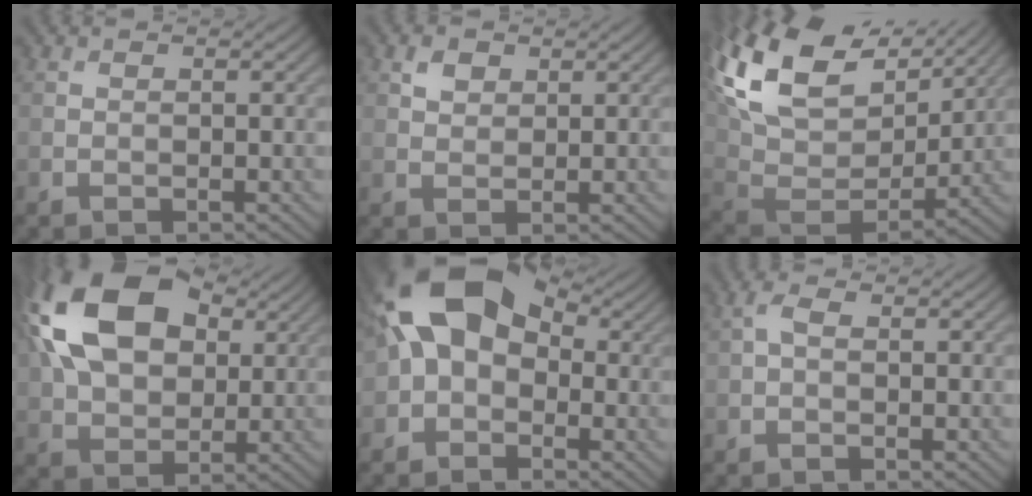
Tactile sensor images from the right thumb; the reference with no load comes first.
{"total": 1.9, "force": [1.1, 1.3, 0.8], "torque": [-0.018, 0.002, 0.019]}
{"total": 19.1, "force": [10.0, 11.1, 11.9], "torque": [-0.277, 0.039, 0.186]}
{"total": 17.8, "force": [6.0, 11.4, 12.3], "torque": [-0.259, 0.037, 0.098]}
{"total": 14.1, "force": [2.4, 9.4, 10.3], "torque": [-0.184, 0.018, 0.023]}
{"total": 1.8, "force": [0.4, 1.0, 1.4], "torque": [-0.032, 0.007, 0.001]}